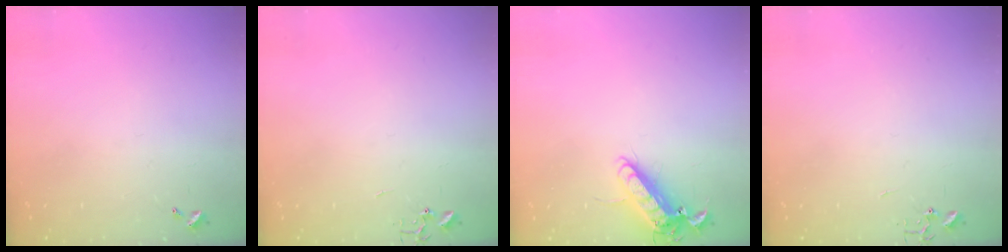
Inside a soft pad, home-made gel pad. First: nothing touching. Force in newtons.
{"total": 0.0}
{"total": 13.2, "press": 13.0, "slide": 2.1}
{"total": 0.0}